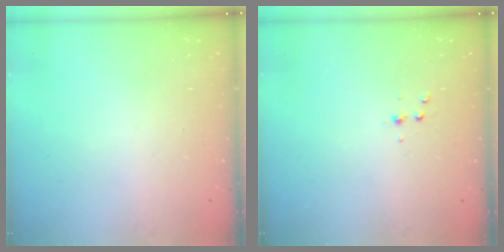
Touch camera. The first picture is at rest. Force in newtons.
{"total": 2.9, "press": 2.7, "slide": 1.1}